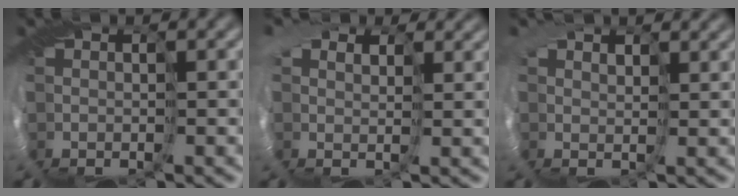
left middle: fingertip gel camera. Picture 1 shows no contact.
{"total": 5.5, "force": [4.1, 3.0, 2.0], "torque": [-0.067, 0.022, 0.057]}
{"total": 3.3, "force": [3.0, 1.4, 0.3], "torque": [-0.023, 0.010, 0.041]}